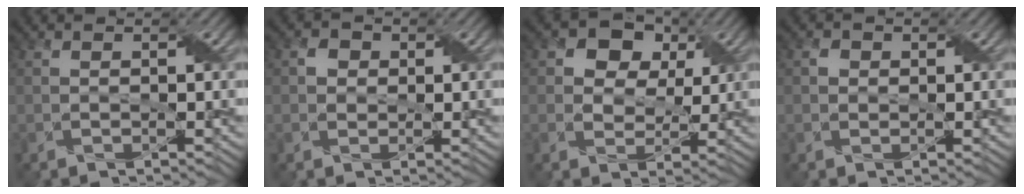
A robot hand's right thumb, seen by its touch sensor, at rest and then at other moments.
{"total": 1.8, "force": [0.2, 1.7, 0.4], "torque": [-0.011, -0.001, -0.001]}
{"total": 7.6, "force": [3.5, 5.7, 3.7], "torque": [-0.083, 0.010, 0.045]}
{"total": 1.1, "force": [0.1, 1.1, 0.1], "torque": [-0.003, -0.002, 0.000]}